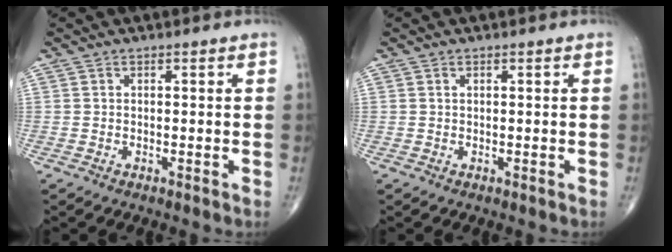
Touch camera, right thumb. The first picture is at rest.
{"total": 0.0}